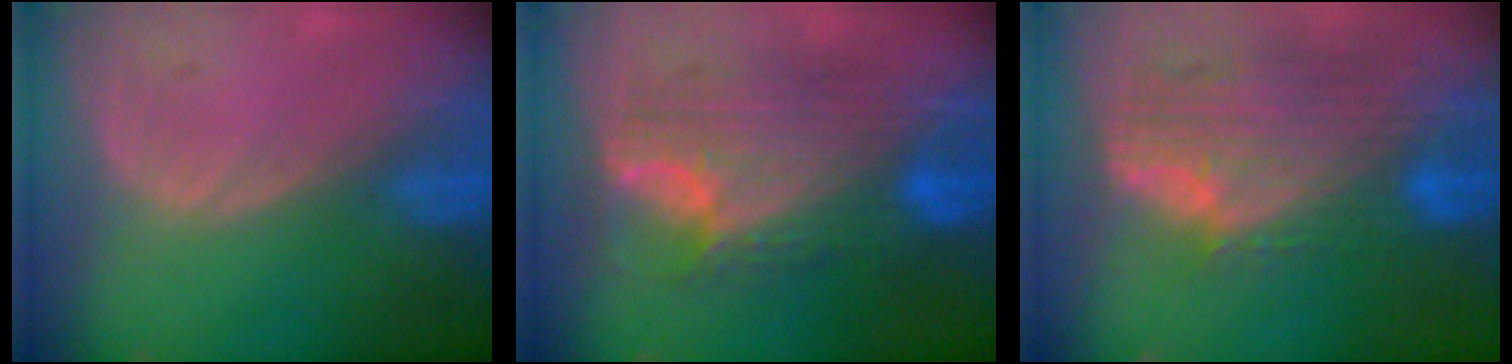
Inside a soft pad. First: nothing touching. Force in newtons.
{"total": 11.1, "press": 11.1, "slide": 1.1}
{"total": 11.8, "press": 10.1, "slide": 6.1}